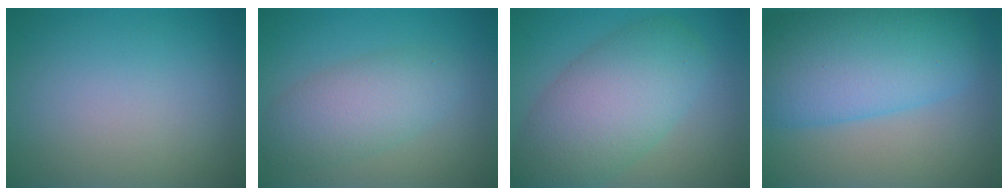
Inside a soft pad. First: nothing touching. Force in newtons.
{"total": 4.4, "press": 4.4, "slide": 0.1}
{"total": 8.2, "press": 8.2, "slide": 0.3}
{"total": 10.8, "press": 10.7, "slide": 0.5}